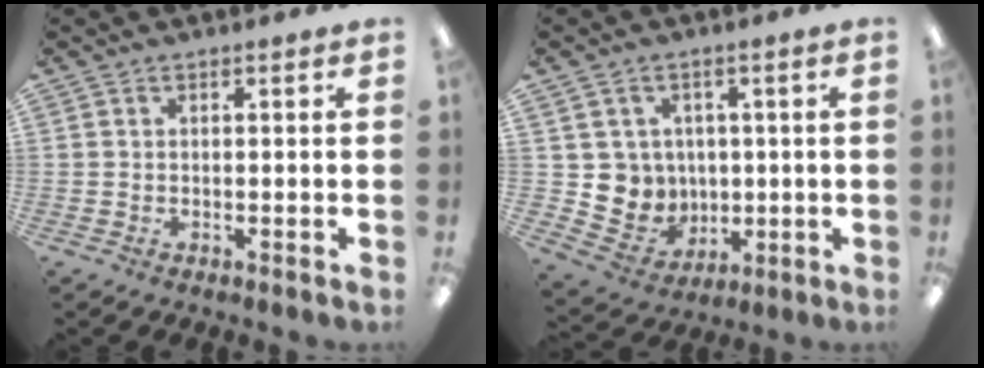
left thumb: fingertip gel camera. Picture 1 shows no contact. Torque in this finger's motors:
{"motor_torque": [-0.24, 0.41, 0.22, -0.22, 0.01]}